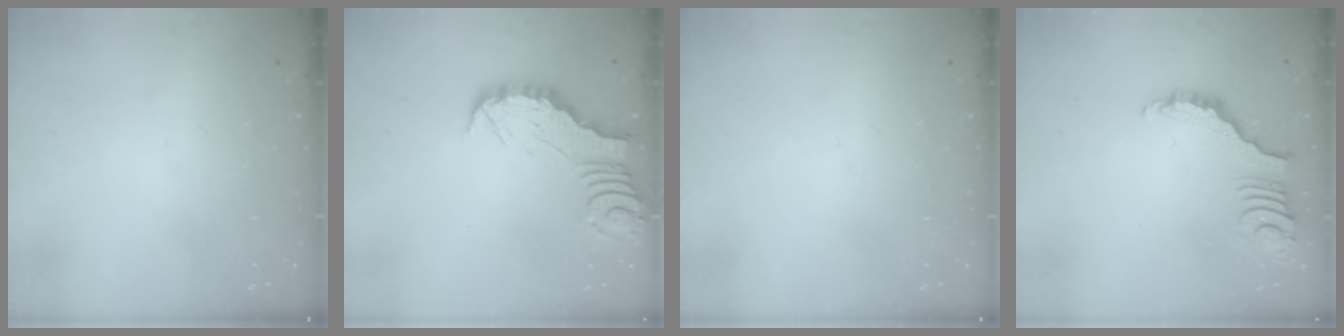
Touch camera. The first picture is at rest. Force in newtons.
{"total": 3.0, "press": 3.0, "slide": 0.3}
{"total": 0.0}
{"total": 3.8, "press": 3.8, "slide": 0.7}